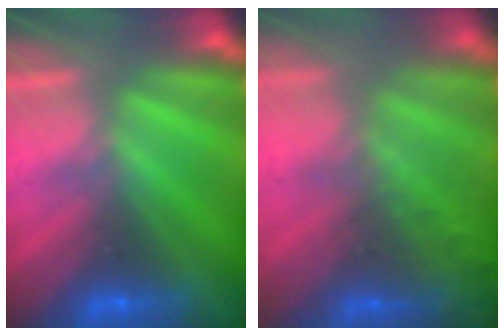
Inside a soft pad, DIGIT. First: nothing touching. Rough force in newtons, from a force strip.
{"total": 8.4}